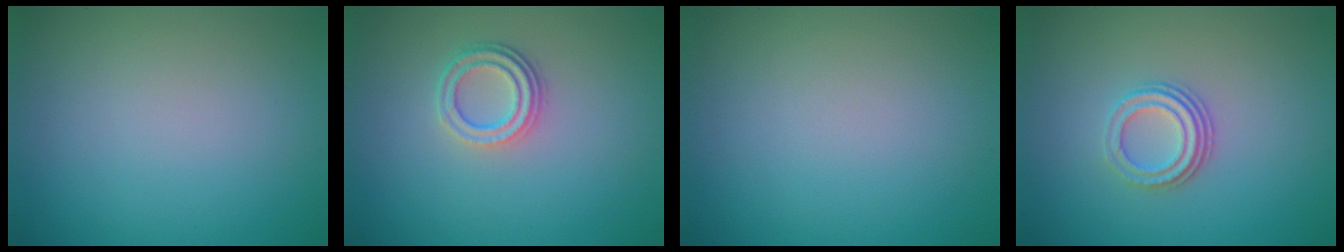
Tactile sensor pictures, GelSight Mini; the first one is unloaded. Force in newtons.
{"total": 2.8, "press": 2.3, "slide": 1.6}
{"total": 0.0}
{"total": 3.0, "press": 2.2, "slide": 2.0}